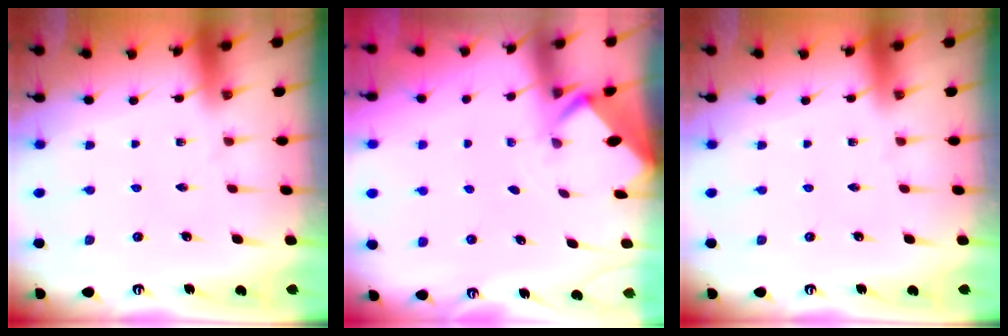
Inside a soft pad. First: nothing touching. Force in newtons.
{"total": 1.9, "press": 1.9, "slide": 0.2}
{"total": 0.0}